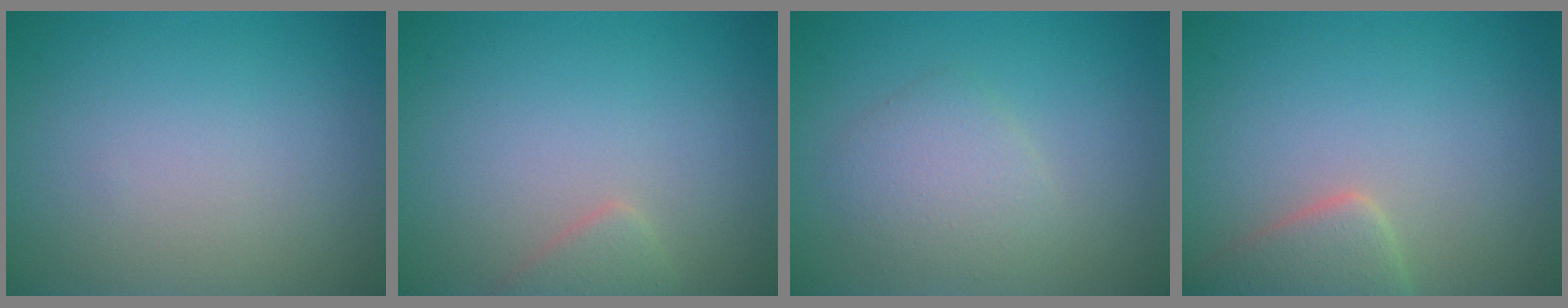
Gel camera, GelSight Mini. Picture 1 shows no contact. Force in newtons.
{"total": 1.5, "press": 1.5, "slide": 0.1}
{"total": 2.8, "press": 2.8, "slide": 0.1}
{"total": 3.3, "press": 3.3, "slide": 0.3}